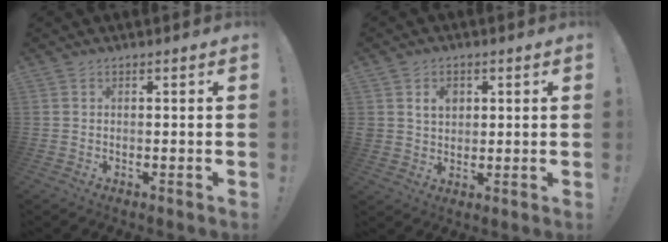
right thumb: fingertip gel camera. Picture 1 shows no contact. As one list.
[{"total": 5.6, "force": [2.2, 4.7, 2.1], "torque": [-0.024, -0.009, 0.039]}]